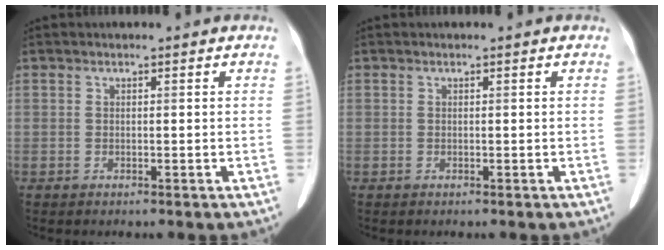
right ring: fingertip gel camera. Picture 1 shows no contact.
{"total": 0.0}